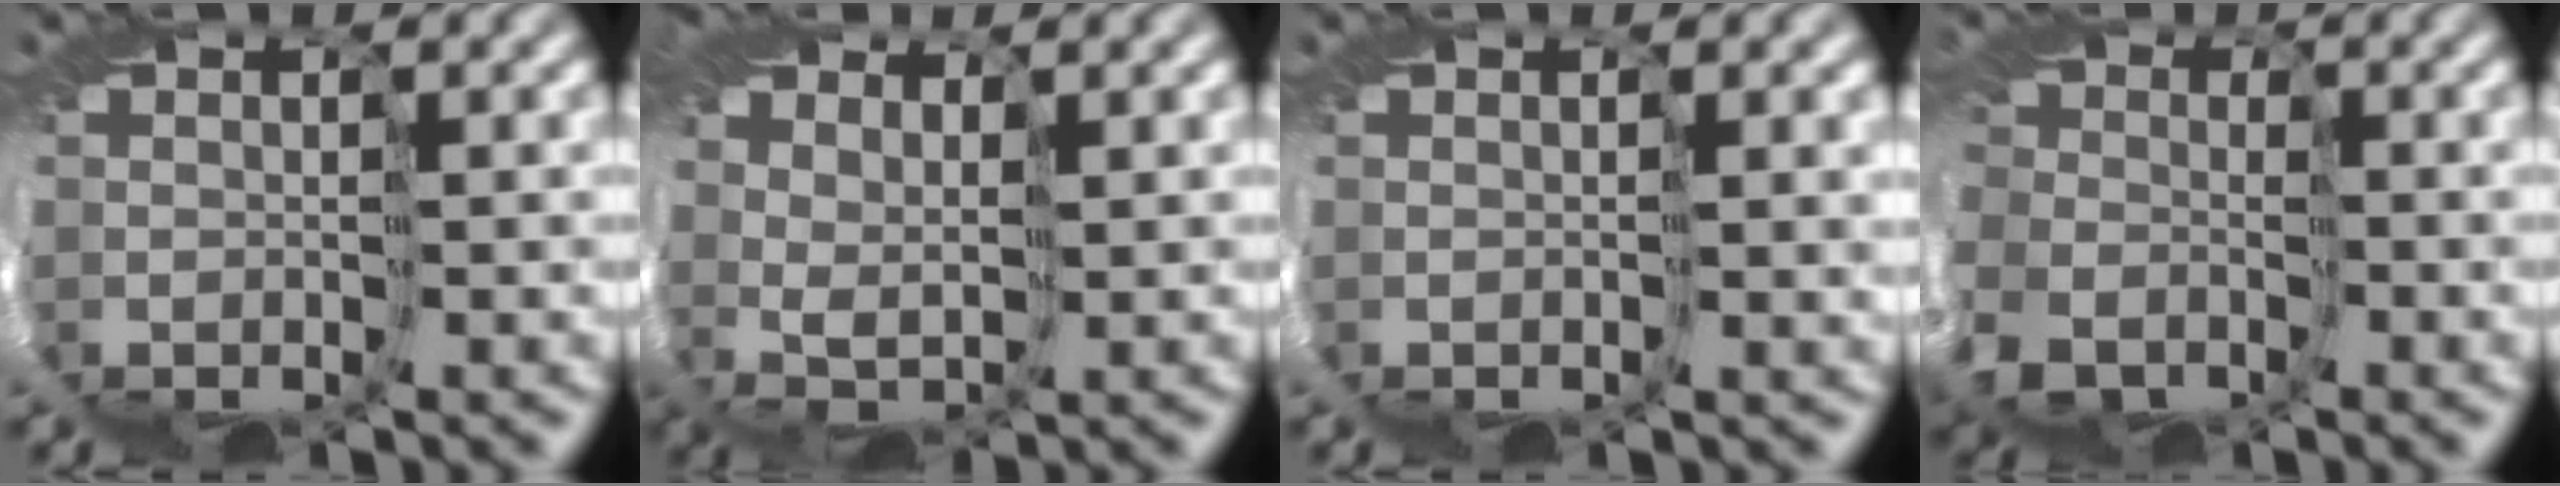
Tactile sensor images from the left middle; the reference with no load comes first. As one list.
[{"total": 4.1, "force": [2.6, 2.2, 2.4], "torque": [-0.067, 0.000, 0.051]}, {"total": 2.0, "force": [0.8, 0.3, 1.9], "torque": [-0.031, -0.001, 0.009]}, {"total": 9.6, "force": [-5.6, 6.9, 3.7], "torque": [-0.122, -0.043, -0.080]}]